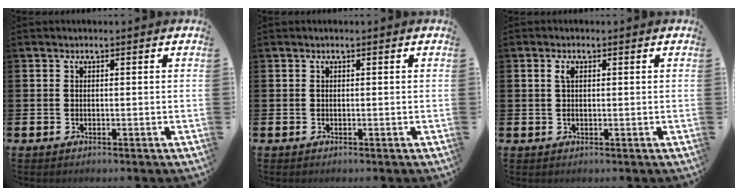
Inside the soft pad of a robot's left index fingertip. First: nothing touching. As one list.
[{"total": 0.0}, {"total": 1.5, "force": [0.5, 0.7, 1.3], "torque": [-0.023, 0.003, 0.006]}]